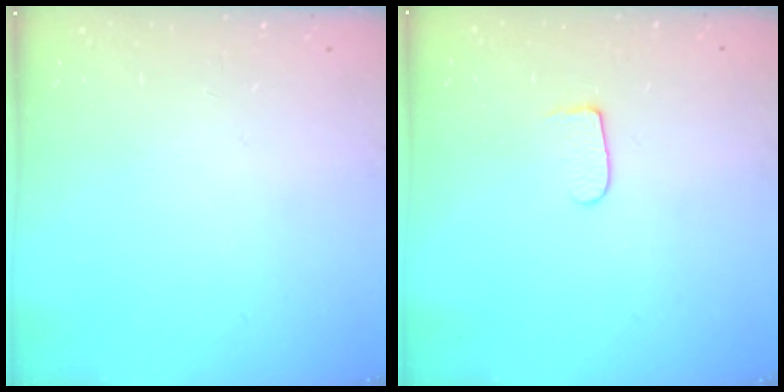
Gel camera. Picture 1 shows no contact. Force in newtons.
{"total": 5.9, "press": 5.9, "slide": 0.6}